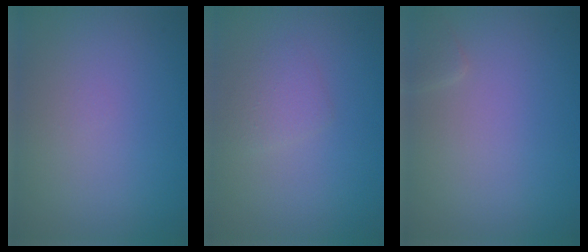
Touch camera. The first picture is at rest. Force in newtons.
{"total": 1.5, "press": 1.5, "slide": 0.0}
{"total": 0.8, "press": 0.8, "slide": 0.0}